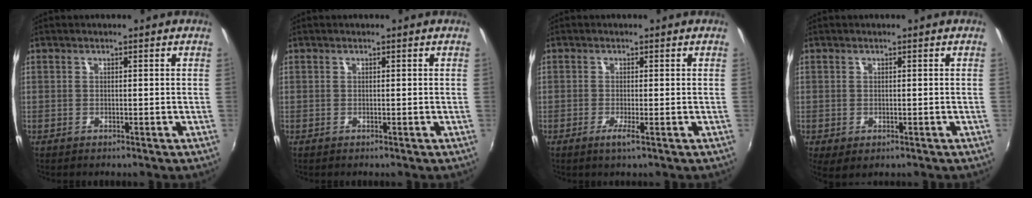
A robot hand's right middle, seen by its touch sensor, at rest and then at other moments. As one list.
[{"total": 0.0}, {"total": 1.9, "force": [-0.9, -0.3, 1.7], "torque": [-0.036, -0.005, -0.019]}, {"total": 2.5, "force": [-0.6, 1.3, 2.0], "torque": [-0.039, -0.010, -0.004]}]